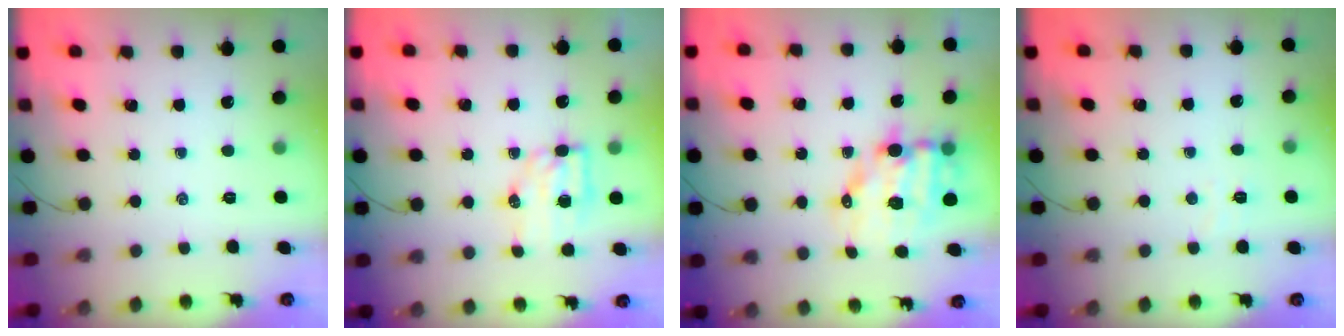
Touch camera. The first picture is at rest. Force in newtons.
{"total": 7.1, "press": 7.0, "slide": 0.9}
{"total": 11.5, "press": 11.2, "slide": 2.5}
{"total": 3.0, "press": 2.9, "slide": 0.7}